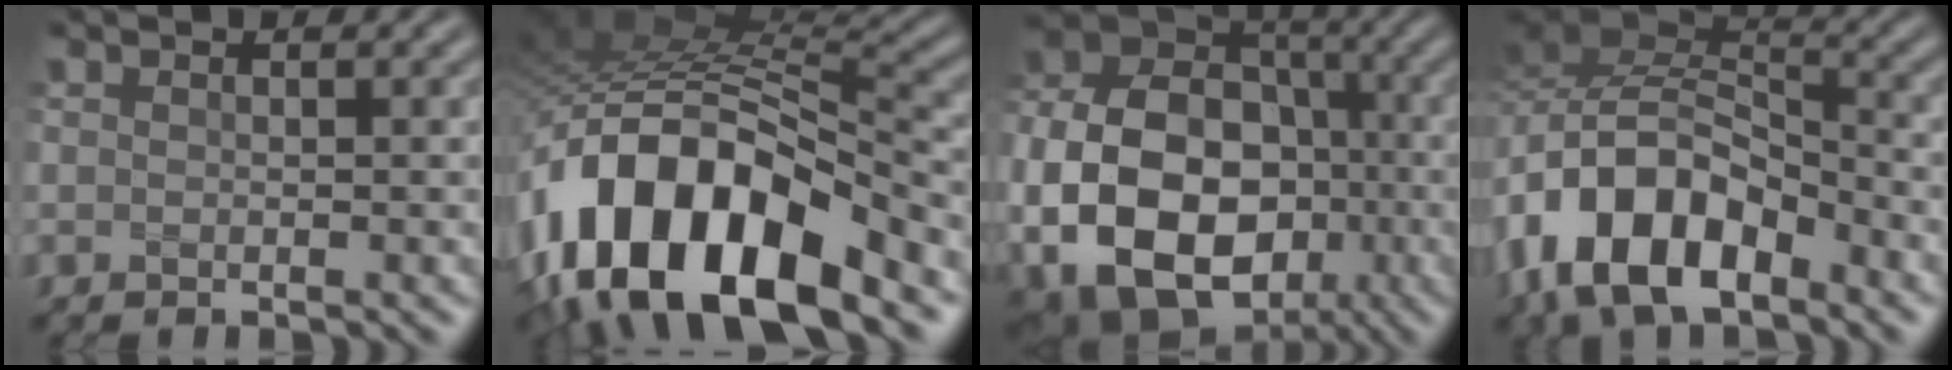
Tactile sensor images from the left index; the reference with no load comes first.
{"total": 15.1, "force": [-6.8, 7.5, 11.2], "torque": [-0.209, 0.012, -0.128]}
{"total": 15.9, "force": [-4.1, 11.8, 9.8], "torque": [-0.194, -0.023, -0.069]}
{"total": 11.1, "force": [-5.7, 6.1, 7.3], "torque": [-0.136, 0.001, -0.117]}